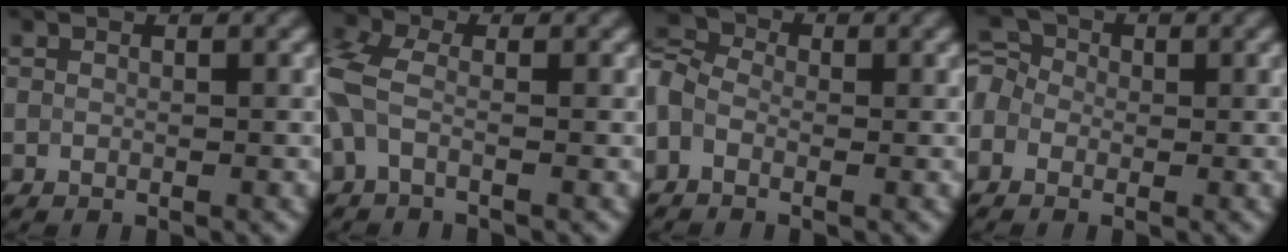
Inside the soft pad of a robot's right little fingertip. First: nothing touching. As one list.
[{"total": 4.1, "force": [-0.7, 2.1, 3.4], "torque": [-0.095, 0.010, -0.029]}, {"total": 4.2, "force": [-0.7, 3.3, 2.6], "torque": [-0.057, 0.020, -0.027]}, {"total": 3.6, "force": [-0.4, 3.2, 1.6], "torque": [-0.026, 0.022, -0.029]}]